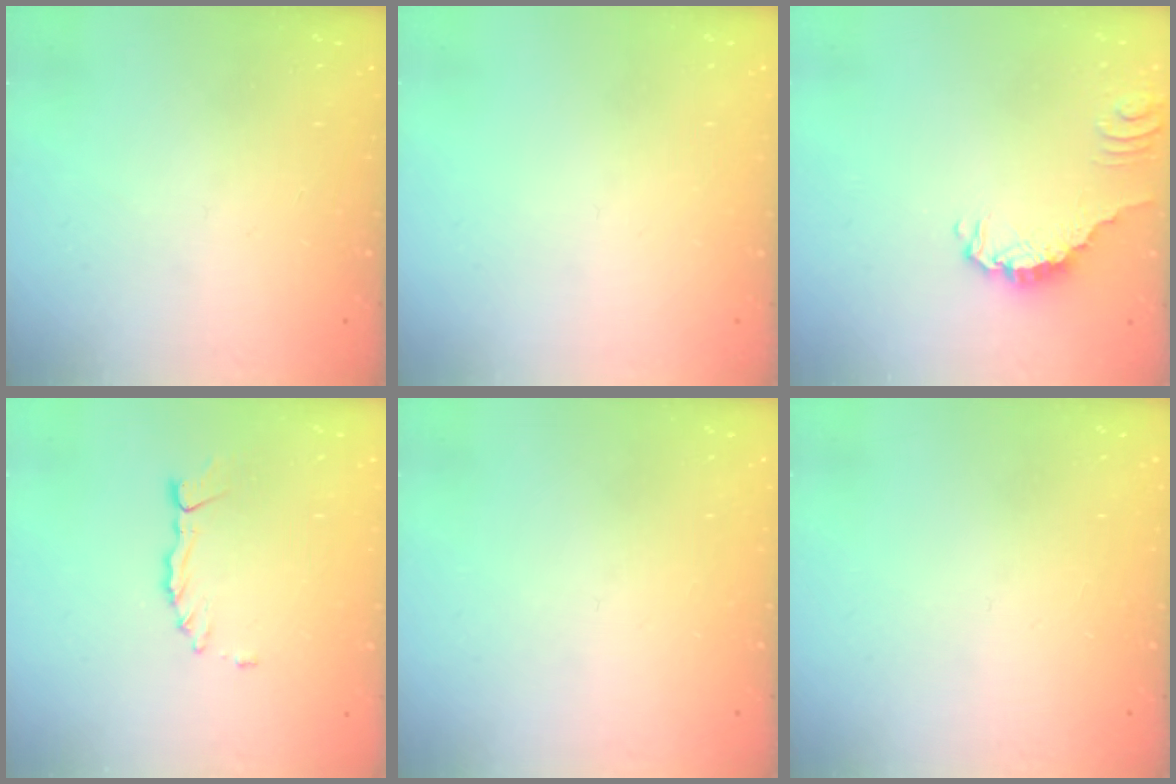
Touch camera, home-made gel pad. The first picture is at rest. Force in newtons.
{"total": 0.0}
{"total": 0.6, "press": 0.6, "slide": 0.2}
{"total": 1.5, "press": 1.5, "slide": 0.3}
{"total": 0.0}
{"total": 0.0}